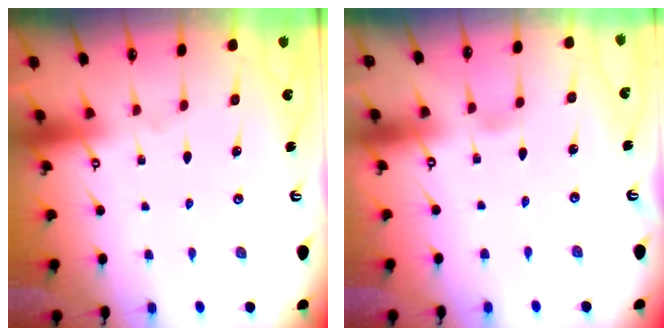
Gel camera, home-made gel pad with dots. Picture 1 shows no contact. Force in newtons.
{"total": 2.1, "press": 2.1, "slide": 0.2}